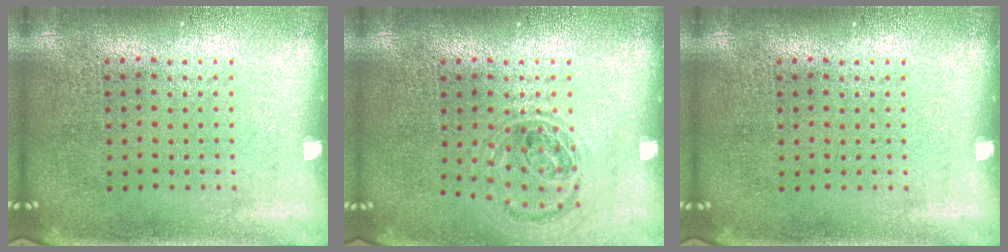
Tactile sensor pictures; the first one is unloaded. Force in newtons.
{"total": 0.9, "press": 0.9, "slide": 0.2}
{"total": 0.0}